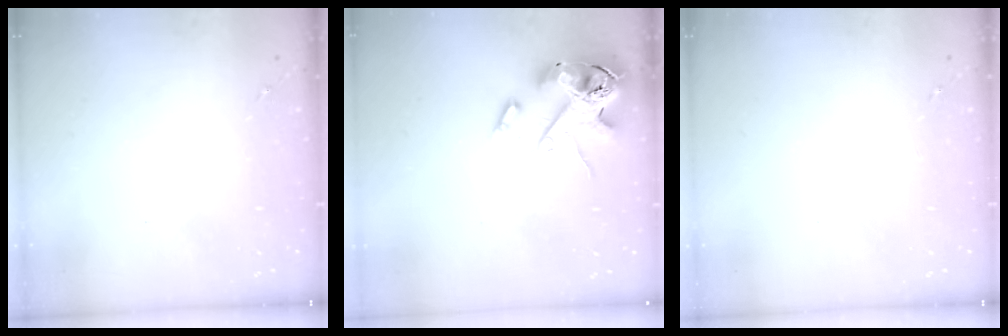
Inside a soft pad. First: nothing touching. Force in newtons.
{"total": 16.3, "press": 16.1, "slide": 2.8}
{"total": 0.0}